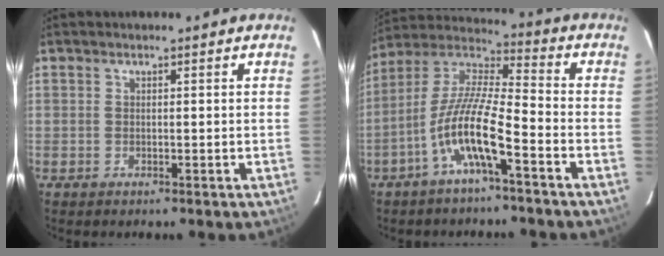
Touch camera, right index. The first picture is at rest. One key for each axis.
{"total": 12.1, "fx": -5.7, "fy": 2.0, "fz": 10.5, "tx": -0.212, "ty": 0.004, "tz": -0.112}